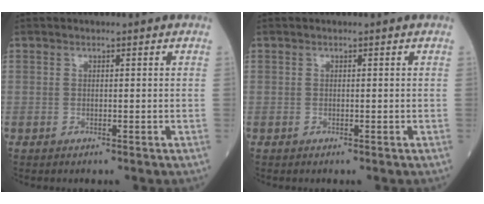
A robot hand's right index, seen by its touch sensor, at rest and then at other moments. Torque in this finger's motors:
{"motor_torque": [-0.17, -0.11, 0.01, 0.00]}